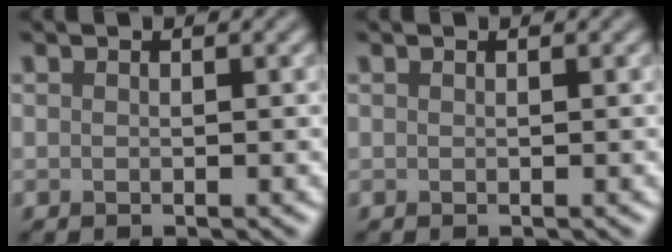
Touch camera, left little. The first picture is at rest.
{"total": 0.0}